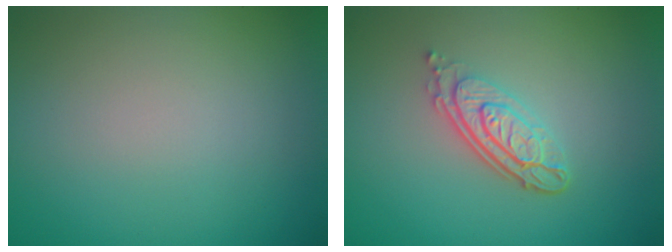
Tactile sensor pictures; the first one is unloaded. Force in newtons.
{"total": 4.1, "press": 3.0, "slide": 2.7}